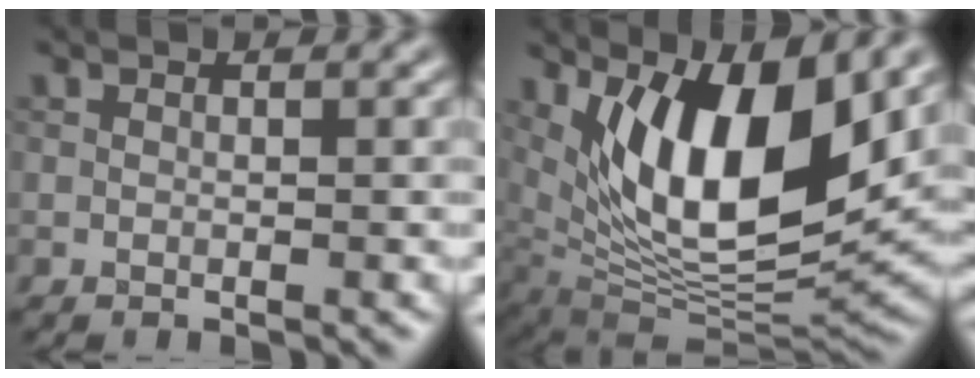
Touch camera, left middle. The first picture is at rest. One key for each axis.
{"total": 12.2, "fx": 4.1, "fy": 4.7, "fz": 10.4, "tx": -0.173, "ty": -0.021, "tz": 0.081}